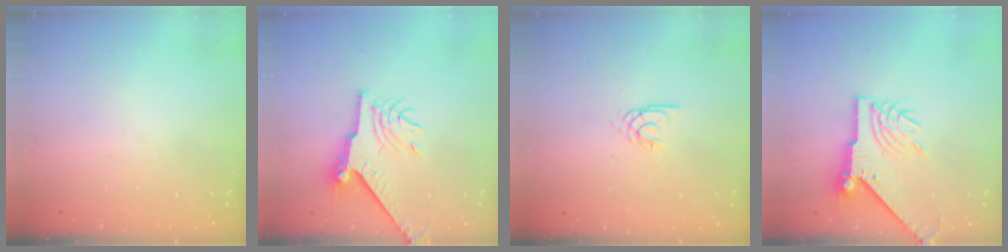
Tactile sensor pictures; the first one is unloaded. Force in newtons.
{"total": 9.1, "press": 9.1, "slide": 0.6}
{"total": 2.2, "press": 2.2, "slide": 0.4}
{"total": 8.7, "press": 8.6, "slide": 1.2}